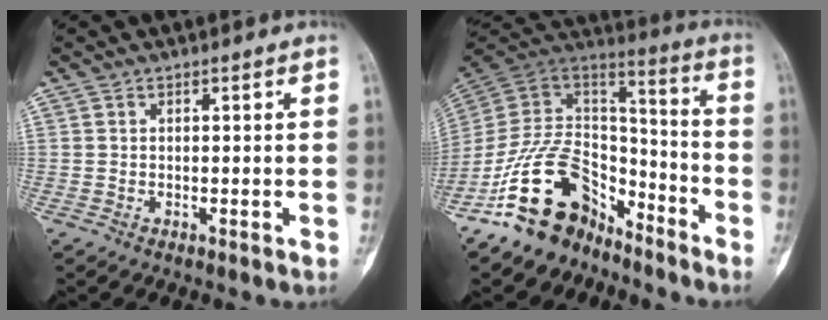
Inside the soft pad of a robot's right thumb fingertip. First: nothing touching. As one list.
[{"total": 18.3, "force": [-12.4, 10.4, 8.6], "torque": [-0.130, 0.112, -0.232]}]